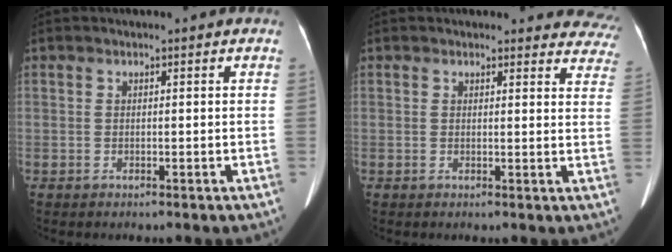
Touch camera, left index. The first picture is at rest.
{"total": 11.1, "force": [10.6, 3.4, 0.6], "torque": [0.053, -0.039, 0.068]}